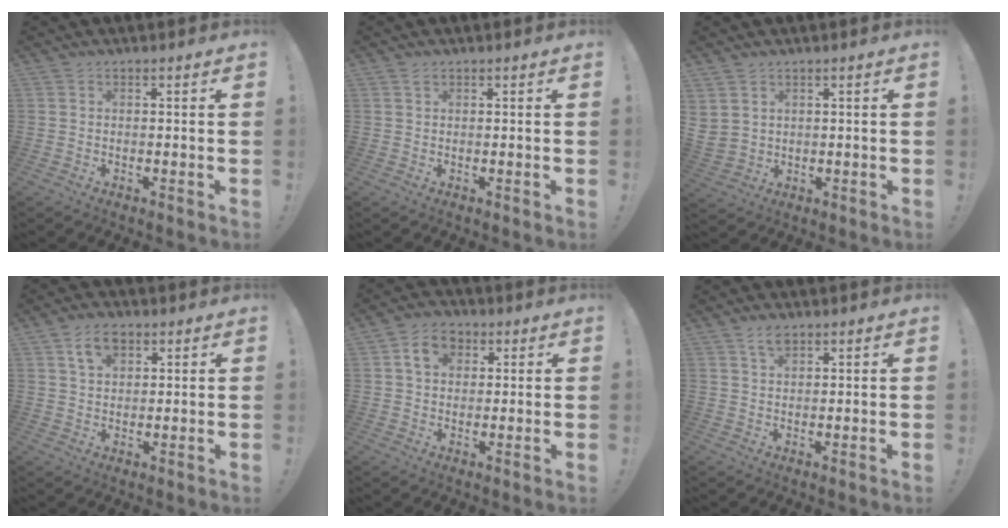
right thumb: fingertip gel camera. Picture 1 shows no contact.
{"total": 1.0, "force": [0.7, 0.4, 0.6], "torque": [-0.009, 0.000, 0.012]}
{"total": 3.3, "force": [2.1, 2.2, 1.2], "torque": [-0.028, -0.007, 0.044]}
{"total": 6.8, "force": [3.5, 4.3, 4.0], "torque": [-0.064, -0.001, 0.064]}
{"total": 8.0, "force": [3.0, 6.0, 4.3], "torque": [-0.065, 0.006, 0.056]}
{"total": 3.4, "force": [2.2, 1.6, 2.0], "torque": [-0.035, -0.004, 0.039]}